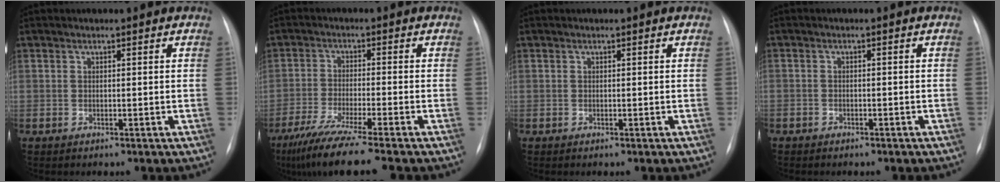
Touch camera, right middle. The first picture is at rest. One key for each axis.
{"total": 11.3, "fx": -8.6, "fy": -0.9, "fz": 7.1, "tx": -0.117, "ty": -0.037, "tz": -0.141}
{"total": 0.0}
{"total": 2.0, "fx": -1.5, "fy": 1.2, "fz": 0.5, "tx": -0.012, "ty": 0.005, "tz": -0.017}